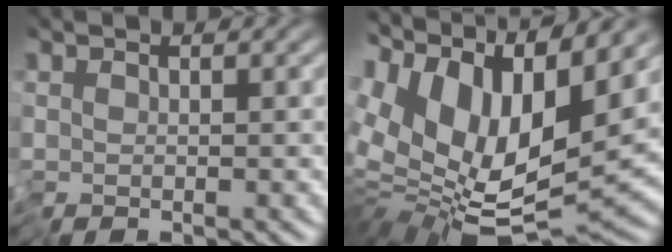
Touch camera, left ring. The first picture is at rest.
{"total": 14.2, "force": [3.7, 7.6, 11.5], "torque": [-0.228, 0.017, 0.066]}